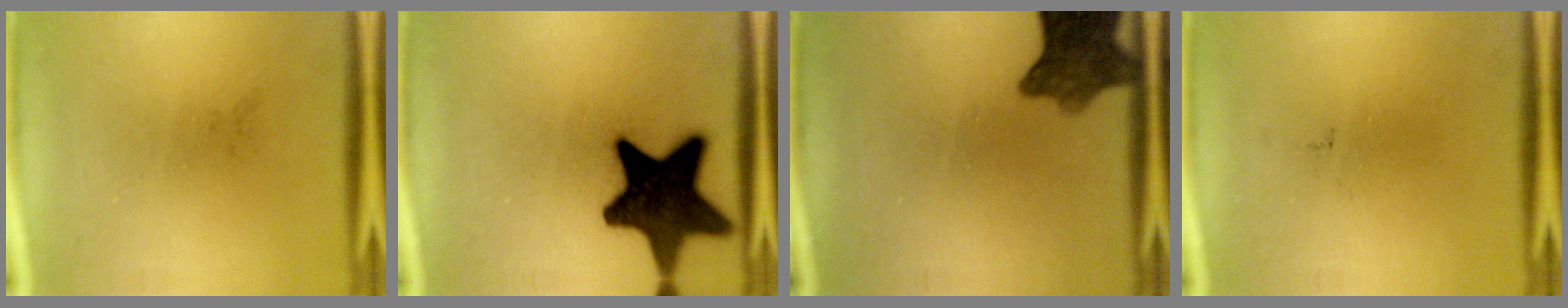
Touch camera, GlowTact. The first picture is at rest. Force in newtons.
{"total": 17.3}
{"total": 8.3}
{"total": 0.0}